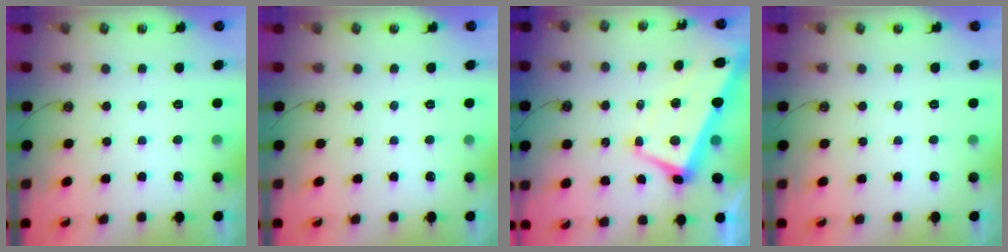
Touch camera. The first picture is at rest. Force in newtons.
{"total": 0.0}
{"total": 1.7, "press": 1.1, "slide": 1.3}
{"total": 0.0}